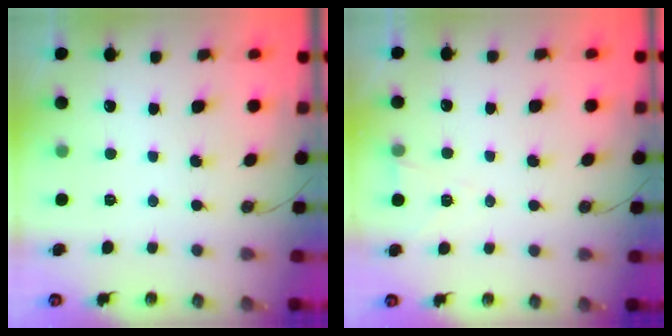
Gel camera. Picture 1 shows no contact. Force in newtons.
{"total": 5.2, "press": 2.9, "slide": 4.3}